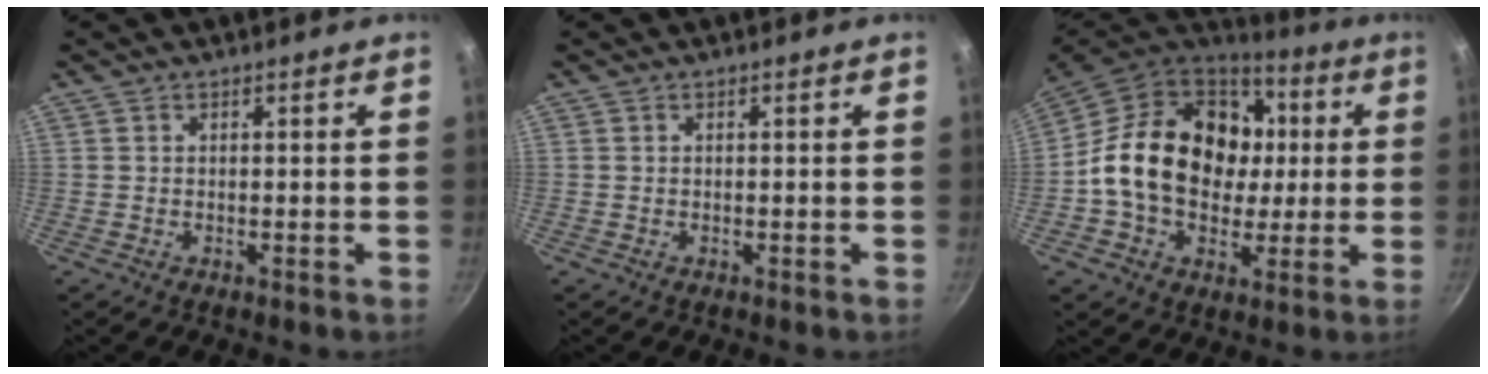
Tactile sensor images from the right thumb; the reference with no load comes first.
{"total": 0.0}
{"total": 24.0, "force": [1.8, 18.2, 15.5], "torque": [-0.245, 0.028, 0.028]}